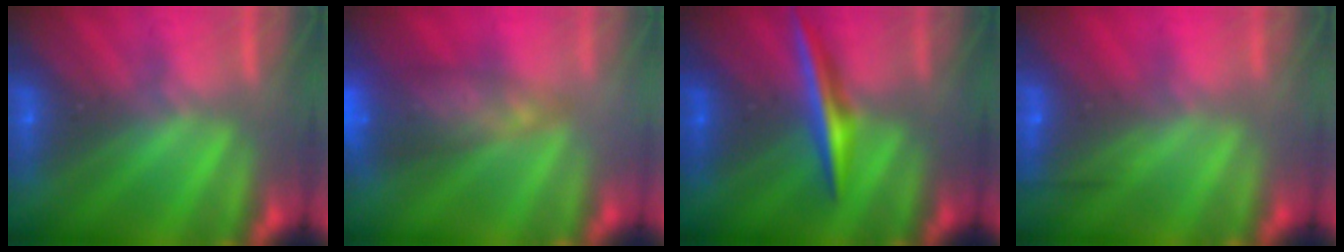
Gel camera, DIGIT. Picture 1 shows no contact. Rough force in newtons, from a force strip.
{"total": 7.4}
{"total": 1.9}
{"total": 2.4}